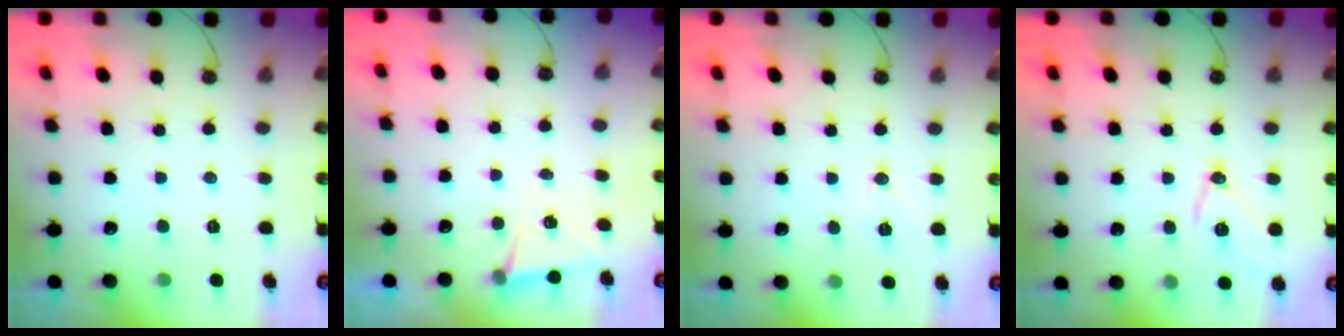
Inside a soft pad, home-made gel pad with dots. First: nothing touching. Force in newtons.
{"total": 5.2, "press": 2.7, "slide": 4.5}
{"total": 6.1, "press": 5.6, "slide": 2.5}
{"total": 12.4, "press": 11.9, "slide": 3.3}